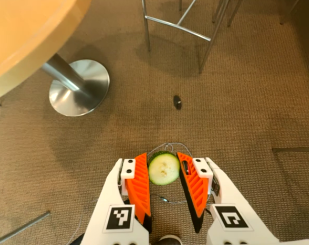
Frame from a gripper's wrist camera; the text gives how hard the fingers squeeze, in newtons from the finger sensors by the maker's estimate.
{"total": 9.9, "left": 9.6, "right": 10.2}